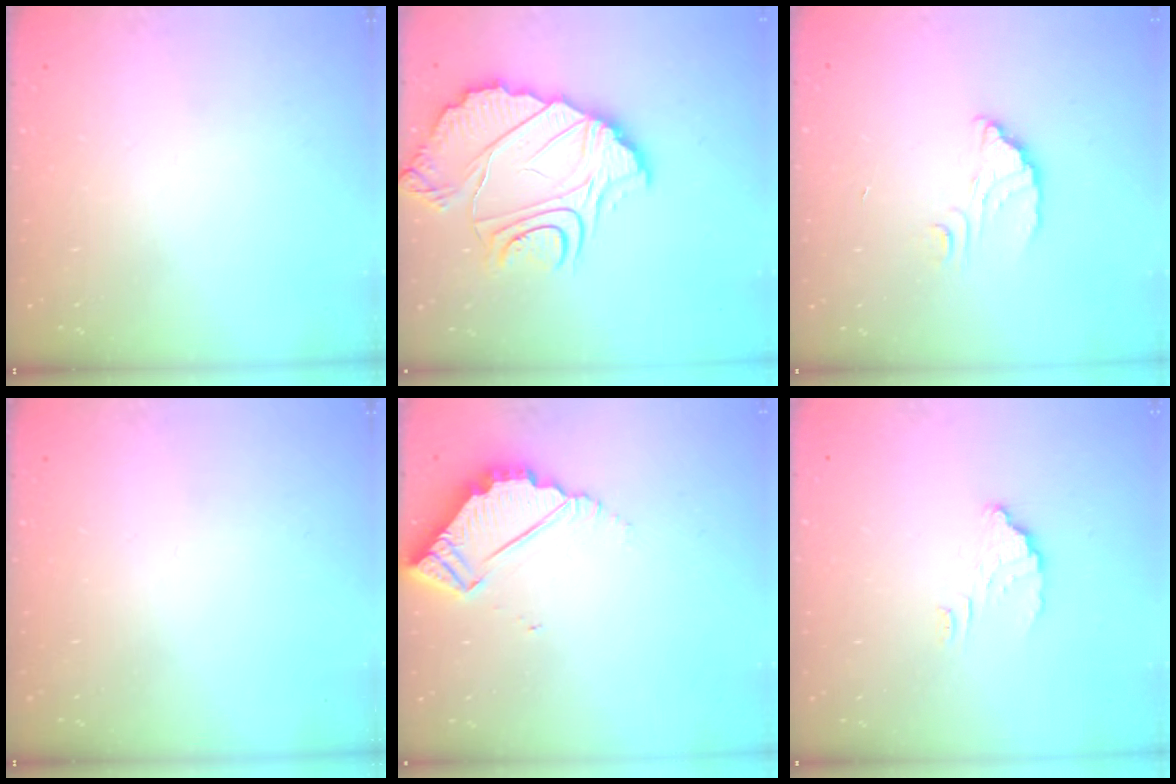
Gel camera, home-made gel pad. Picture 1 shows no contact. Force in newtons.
{"total": 12.3, "press": 12.3, "slide": 1.0}
{"total": 2.7, "press": 2.7, "slide": 0.1}
{"total": 0.0}
{"total": 5.8, "press": 5.8, "slide": 0.2}
{"total": 3.0, "press": 3.0, "slide": 0.3}